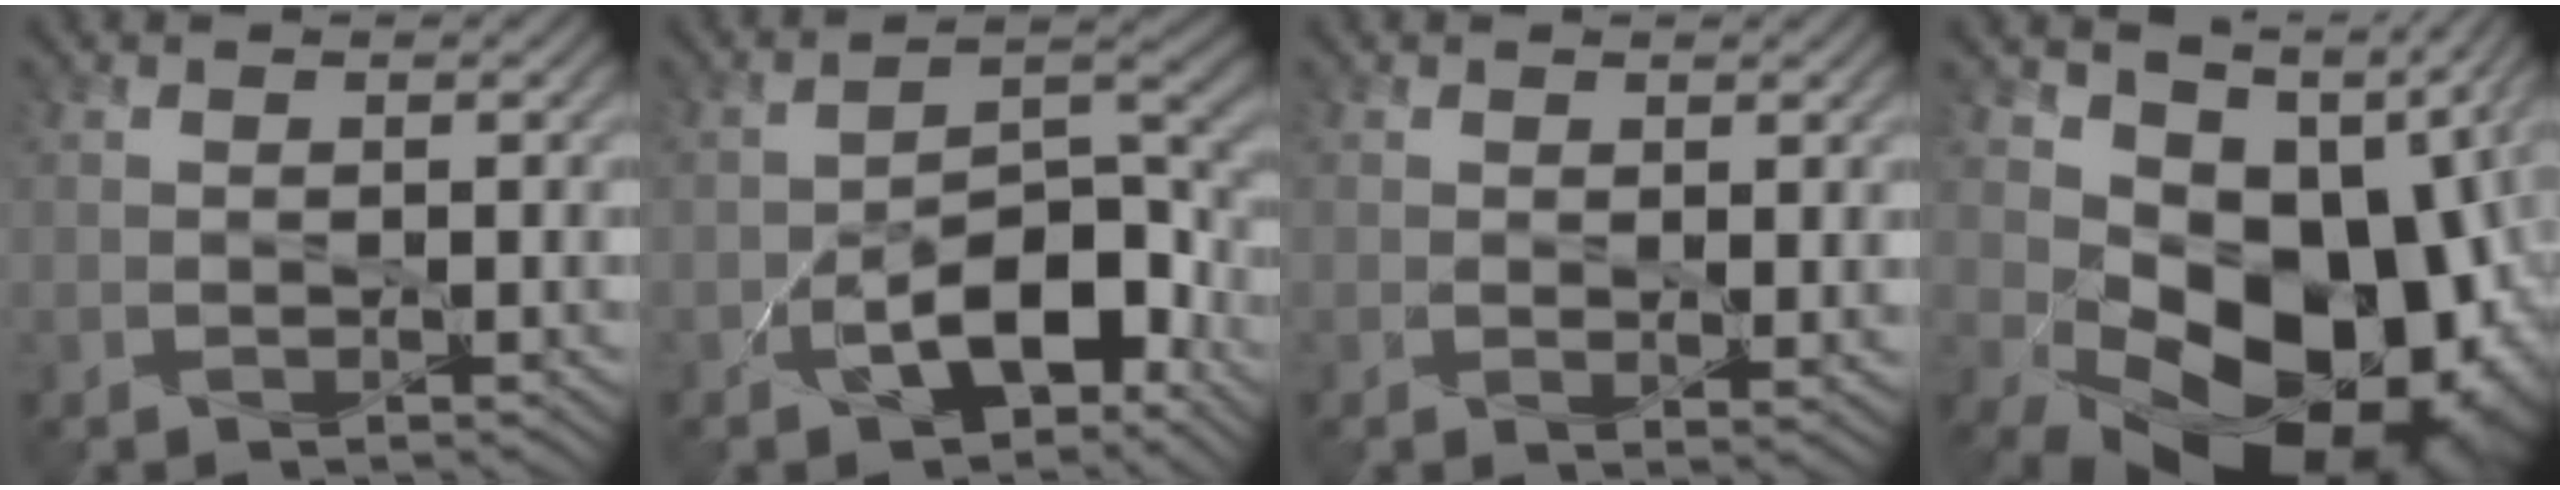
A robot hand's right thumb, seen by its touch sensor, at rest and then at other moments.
{"total": 6.8, "force": [-3.8, 2.7, 5.0], "torque": [-0.071, 0.009, -0.070]}
{"total": 3.2, "force": [0.9, 1.8, 2.5], "torque": [-0.050, -0.007, 0.016]}
{"total": 18.8, "force": [-2.3, 13.1, 13.2], "torque": [-0.164, -0.050, 0.004]}